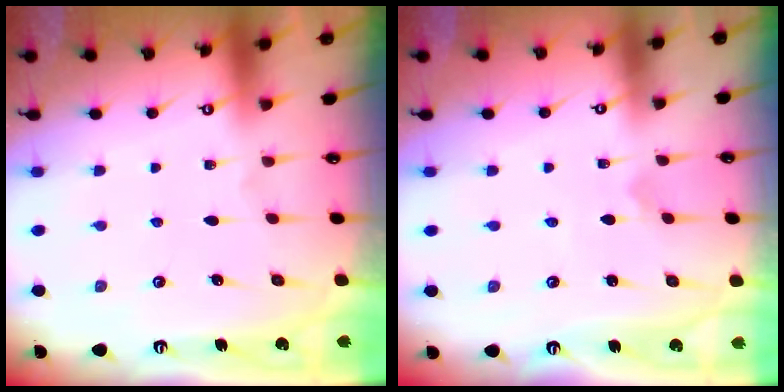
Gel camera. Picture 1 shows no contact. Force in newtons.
{"total": 0.7, "press": 0.7, "slide": 0.1}